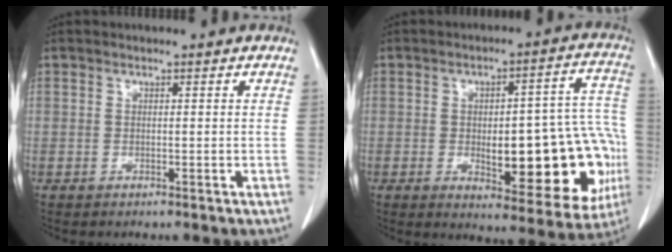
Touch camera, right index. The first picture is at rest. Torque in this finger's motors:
{"motor_torque": [1.36, -0.78, 0.56, 0.11]}